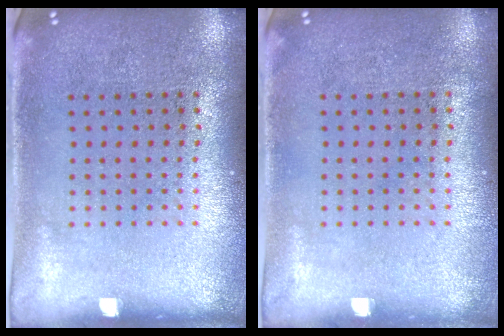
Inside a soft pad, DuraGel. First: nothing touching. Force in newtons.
{"total": 0.0}